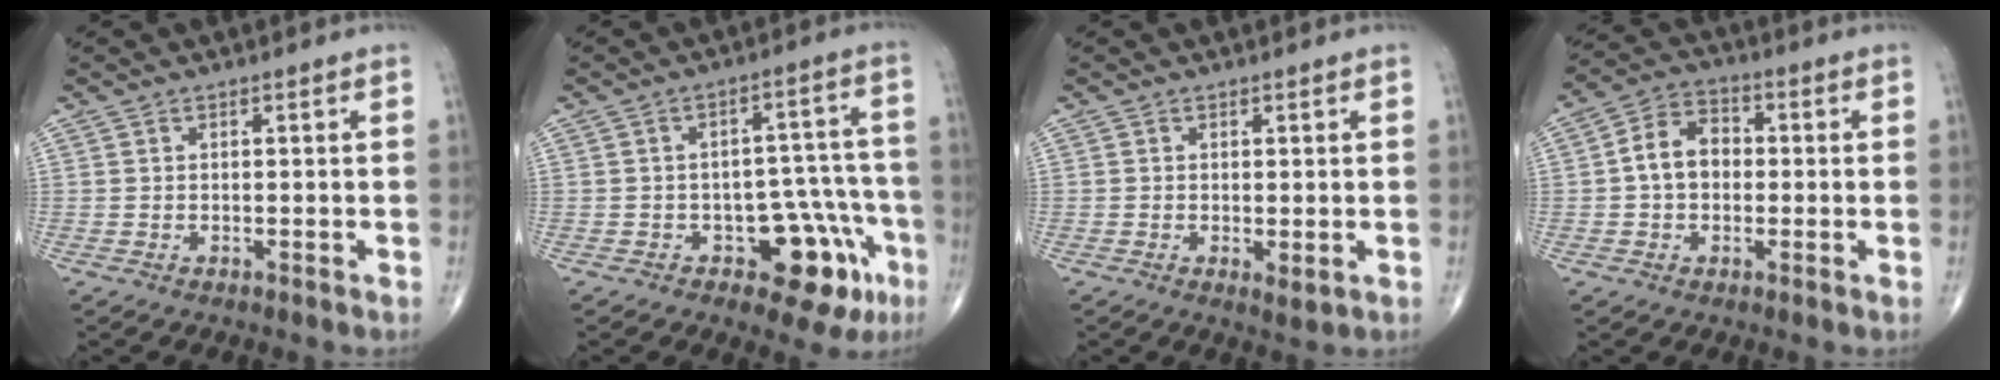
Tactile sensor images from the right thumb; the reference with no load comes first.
{"total": 12.5, "force": [-5.8, 6.8, 8.8], "torque": [-0.052, 0.046, -0.067]}
{"total": 2.1, "force": [-0.3, 0.9, 1.9], "torque": [-0.031, -0.008, -0.003]}
{"total": 8.0, "force": [-0.1, 6.0, 5.3], "torque": [-0.074, 0.024, -0.014]}